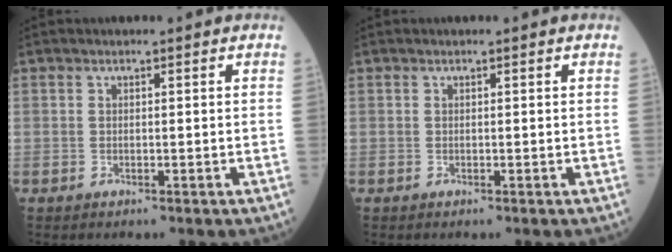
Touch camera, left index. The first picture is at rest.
{"total": 0.0}